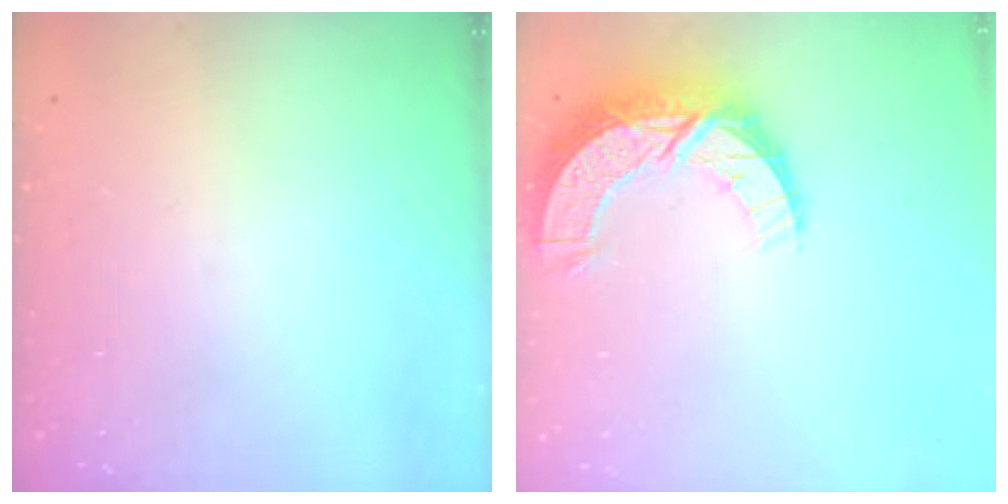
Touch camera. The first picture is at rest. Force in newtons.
{"total": 11.6, "press": 11.6, "slide": 0.7}